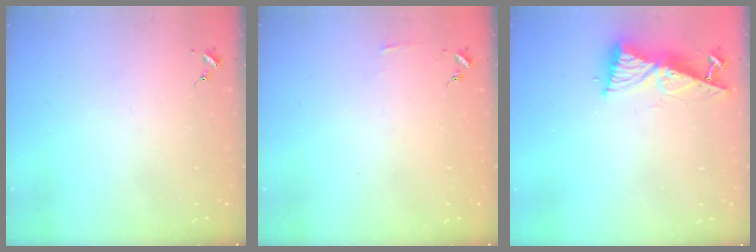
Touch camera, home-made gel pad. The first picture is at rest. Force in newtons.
{"total": 2.9, "press": 2.9, "slide": 0.3}
{"total": 10.3, "press": 10.3, "slide": 1.0}